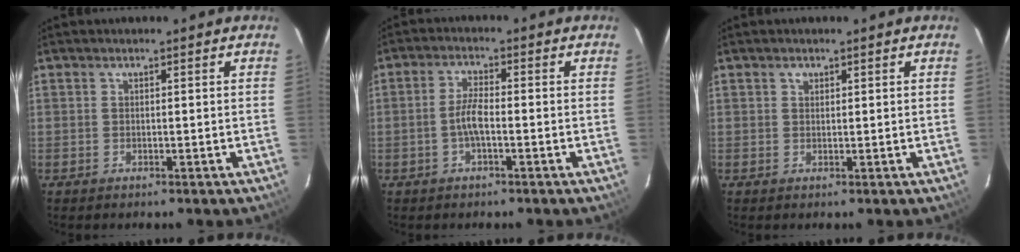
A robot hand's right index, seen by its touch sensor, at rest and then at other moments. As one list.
[{"total": 3.7, "force": [-1.3, 0.8, 3.4], "torque": [-0.075, 0.007, -0.025]}, {"total": 0.7, "force": [0.6, 0.4, 0.2], "torque": [-0.004, 0.002, 0.009]}]